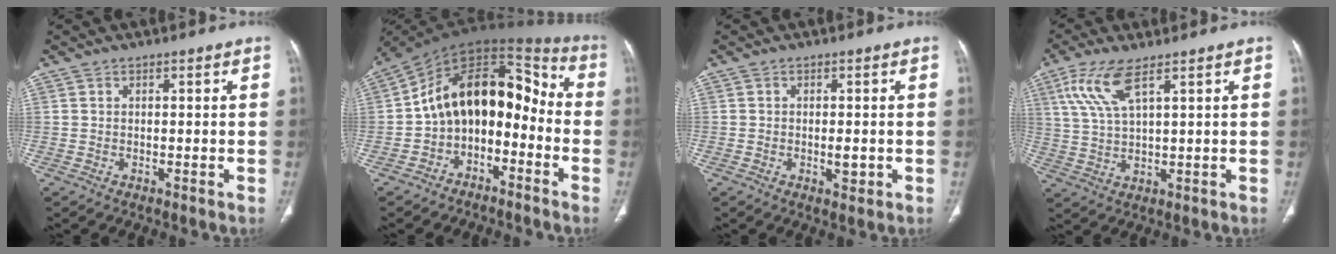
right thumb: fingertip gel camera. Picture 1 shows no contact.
{"total": 16.7, "force": [-3.6, 11.2, 11.9], "torque": [-0.147, 0.102, -0.066]}
{"total": 2.3, "force": [-0.5, 1.1, 2.0], "torque": [-0.027, -0.001, -0.004]}
{"total": 8.3, "force": [4.3, 2.3, 6.7], "torque": [-0.159, -0.010, 0.095]}